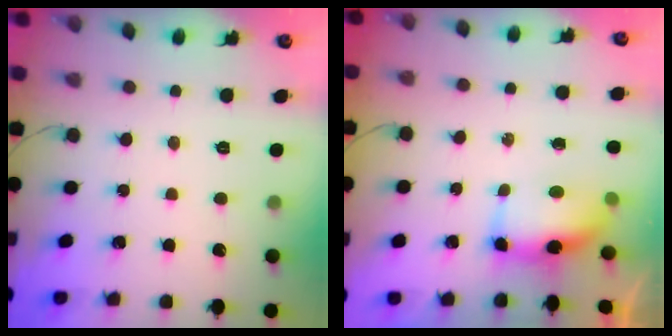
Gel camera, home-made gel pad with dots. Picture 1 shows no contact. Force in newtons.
{"total": 7.3, "press": 7.3, "slide": 0.8}